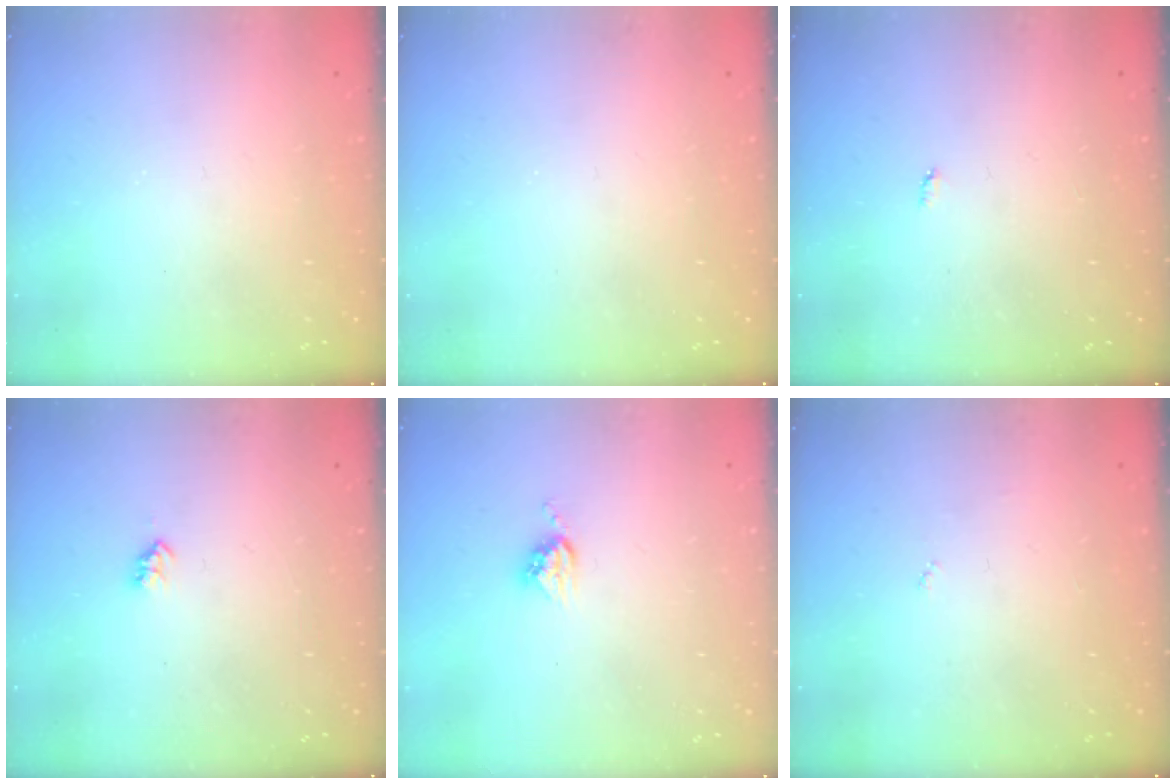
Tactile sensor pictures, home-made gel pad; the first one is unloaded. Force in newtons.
{"total": 0.0}
{"total": 2.1, "press": 2.1, "slide": 0.4}
{"total": 2.6, "press": 2.5, "slide": 0.4}
{"total": 5.2, "press": 5.2, "slide": 0.1}
{"total": 2.7, "press": 2.7, "slide": 0.4}